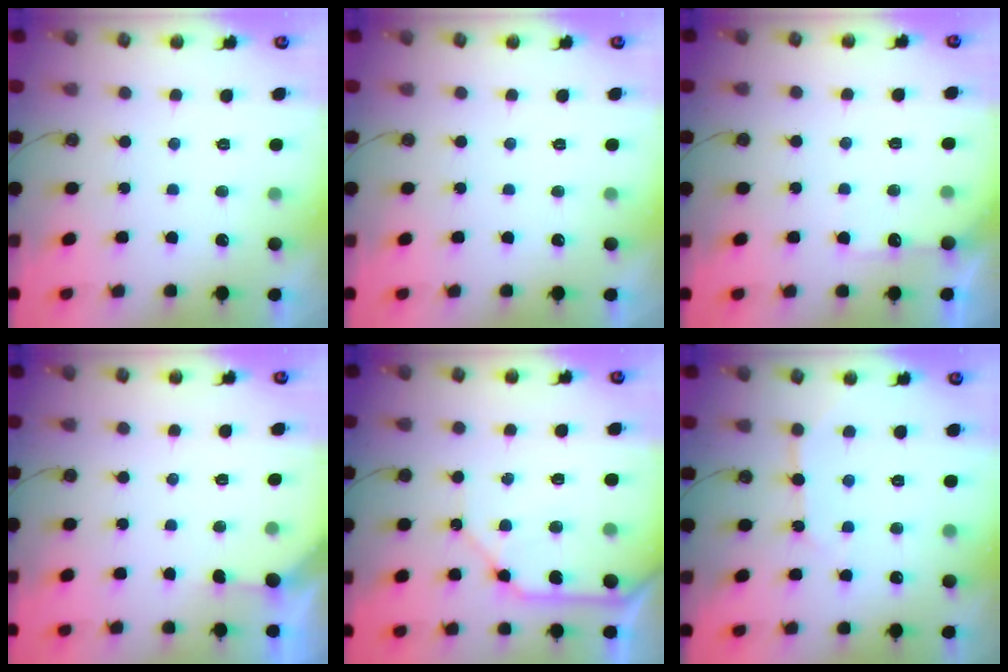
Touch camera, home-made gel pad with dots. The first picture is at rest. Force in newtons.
{"total": 0.0}
{"total": 4.7, "press": 4.7, "slide": 0.6}
{"total": 2.4, "press": 2.4, "slide": 0.4}
{"total": 10.3, "press": 10.2, "slide": 1.2}
{"total": 3.8, "press": 3.7, "slide": 0.5}